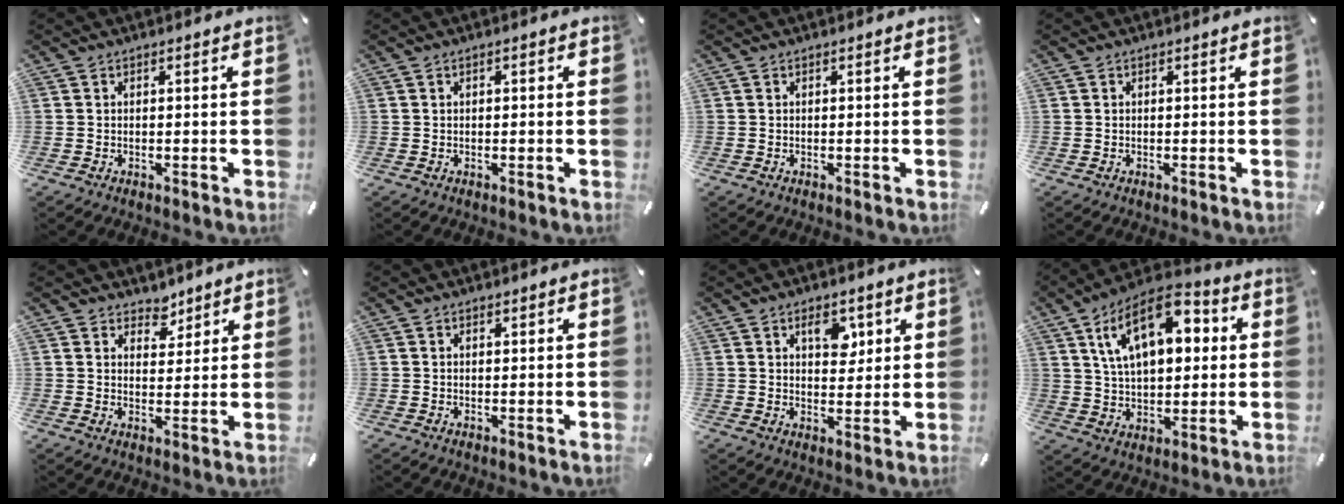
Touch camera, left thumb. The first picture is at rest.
{"total": 0.7, "force": [-0.1, 0.4, 0.5], "torque": [-0.009, 0.002, -0.003]}
{"total": 0.0}
{"total": 0.0}
{"total": 4.9, "force": [3.9, 3.0, 0.2], "torque": [0.012, -0.027, 0.066]}
{"total": 0.7, "force": [0.5, 0.4, 0.3], "torque": [-0.006, 0.001, 0.009]}
{"total": 6.9, "force": [3.2, 4.3, 4.3], "torque": [-0.040, -0.014, 0.047]}
{"total": 17.2, "force": [7.1, 9.5, 12.4], "torque": [-0.224, -0.008, 0.119]}